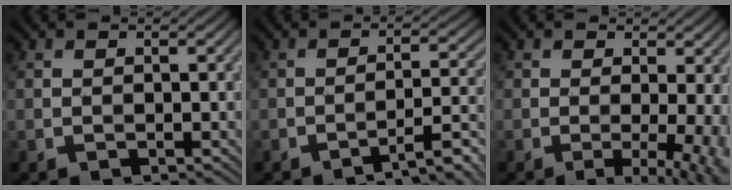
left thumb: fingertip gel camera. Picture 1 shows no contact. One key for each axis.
{"total": 6.2, "fx": -4.5, "fy": 1.0, "fz": 4.1, "tx": -0.059, "ty": 0.020, "tz": -0.070}
{"total": 7.1, "fx": -1.1, "fy": 2.1, "fz": 6.7, "tx": -0.089, "ty": -0.006, "tz": -0.010}